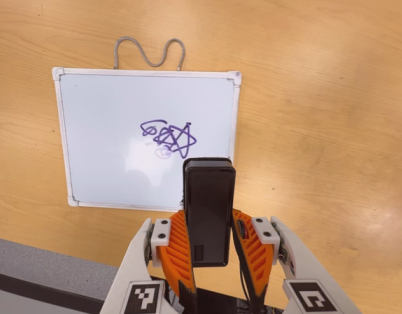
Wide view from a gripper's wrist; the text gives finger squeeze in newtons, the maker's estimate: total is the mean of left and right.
{"total": 4.6, "left": 3.4, "right": 5.9}